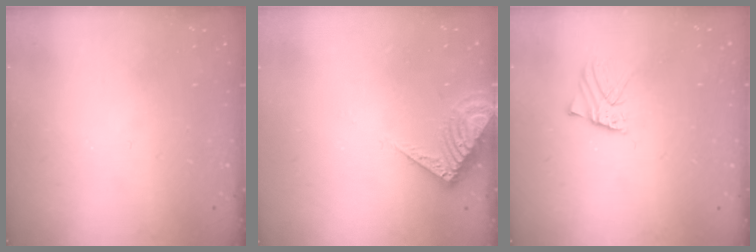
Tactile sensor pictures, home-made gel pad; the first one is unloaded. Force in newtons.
{"total": 7.6, "press": 7.5, "slide": 1.1}
{"total": 2.1, "press": 2.1, "slide": 0.0}